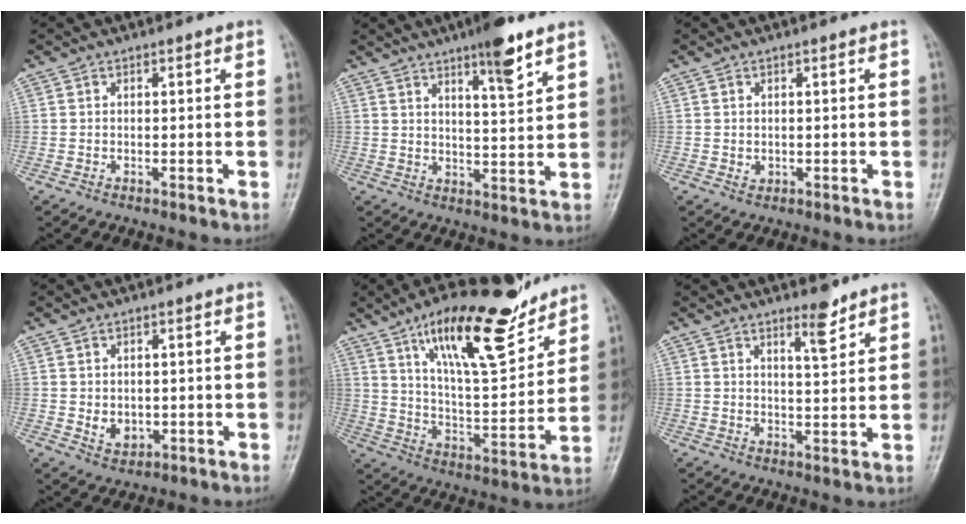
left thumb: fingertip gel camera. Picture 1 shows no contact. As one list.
[{"total": 8.5, "force": [5.5, 1.4, 6.2], "torque": [-0.089, -0.034, 0.085]}, {"total": 1.2, "force": [0.0, 1.1, 0.6], "torque": [-0.009, -0.001, 0.005]}, {"total": 3.6, "force": [-0.2, 2.9, 2.2], "torque": [-0.023, -0.004, 0.009]}, {"total": 20.3, "force": [13.5, 6.1, 13.8], "torque": [-0.186, -0.071, 0.231]}, {"total": 4.5, "force": [3.4, 1.0, 2.9], "torque": [-0.036, -0.028, 0.053]}]